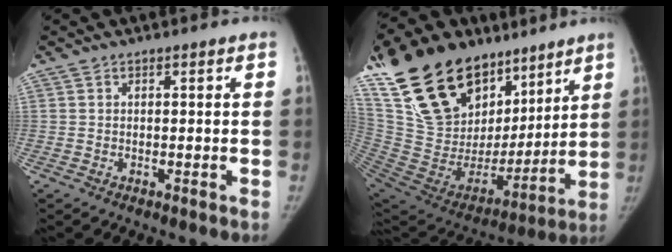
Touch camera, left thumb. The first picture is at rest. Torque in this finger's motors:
{"motor_torque": [2.61, 1.53, 1.07, -1.71, 0.64]}